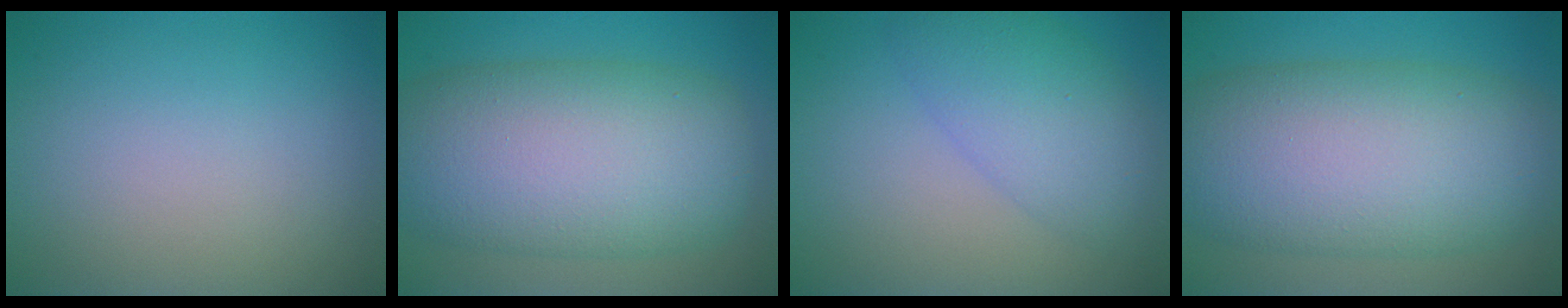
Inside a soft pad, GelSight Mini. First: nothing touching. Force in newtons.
{"total": 12.7, "press": 12.7, "slide": 0.4}
{"total": 5.5, "press": 5.5, "slide": 0.1}
{"total": 13.1, "press": 13.1, "slide": 0.5}